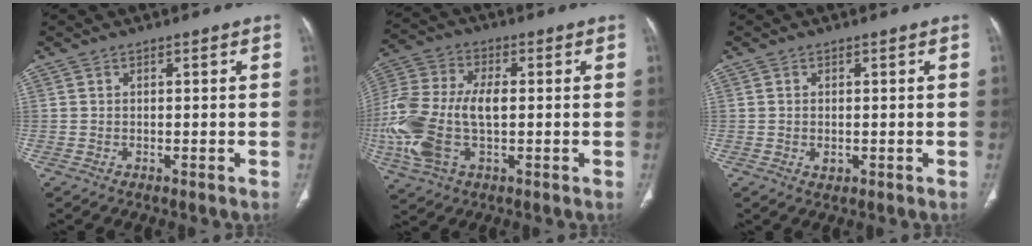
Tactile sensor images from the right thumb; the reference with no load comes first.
{"total": 17.6, "force": [-1.8, 9.6, 14.6], "torque": [-0.353, 0.006, -0.031]}
{"total": 1.4, "force": [-0.2, 1.0, 1.0], "torque": [-0.016, -0.003, -0.002]}